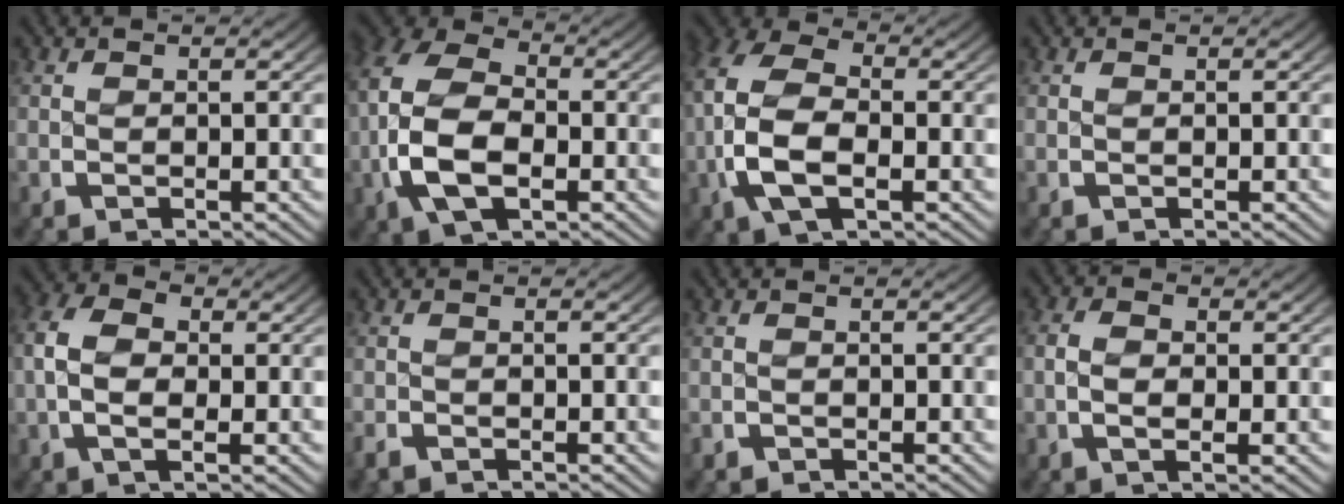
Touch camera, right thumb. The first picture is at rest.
{"total": 10.4, "force": [-0.6, 7.3, 7.4], "torque": [-0.167, -0.038, -0.001]}
{"total": 9.3, "force": [-0.5, 6.4, 6.7], "torque": [-0.164, -0.037, 0.000]}
{"total": 0.0}
{"total": 5.7, "force": [0.5, 4.0, 4.0], "torque": [-0.090, -0.013, 0.007]}
{"total": 1.3, "force": [-1.1, 0.6, 0.2], "torque": [-0.002, -0.004, -0.023]}
{"total": 0.9, "force": [-0.7, 0.6, -0.1], "torque": [-0.001, -0.006, -0.012]}
{"total": 2.2, "force": [-0.2, 1.4, 1.7], "torque": [-0.037, -0.007, -0.004]}